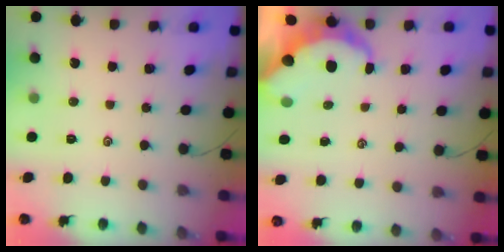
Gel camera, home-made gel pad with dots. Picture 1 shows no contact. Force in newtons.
{"total": 7.8, "press": 7.7, "slide": 1.1}